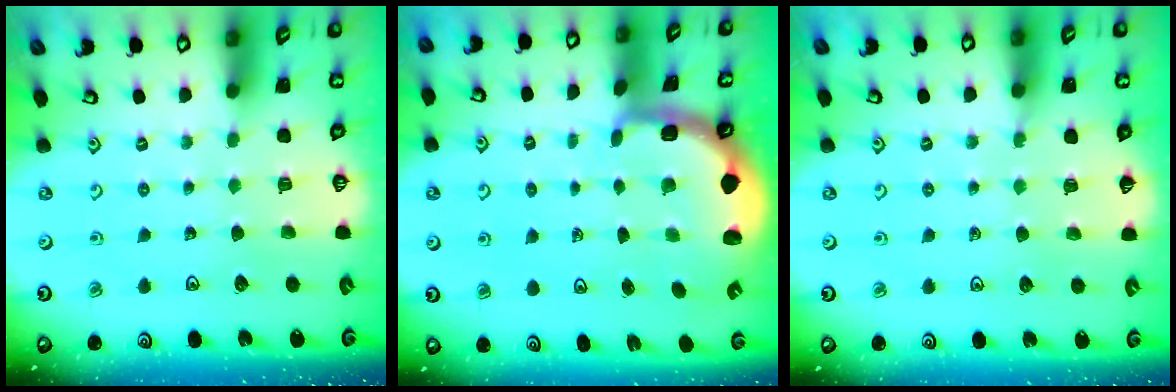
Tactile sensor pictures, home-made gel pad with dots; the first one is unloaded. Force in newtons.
{"total": 2.1, "press": 1.9, "slide": 0.8}
{"total": 5.7, "press": 5.6, "slide": 0.8}